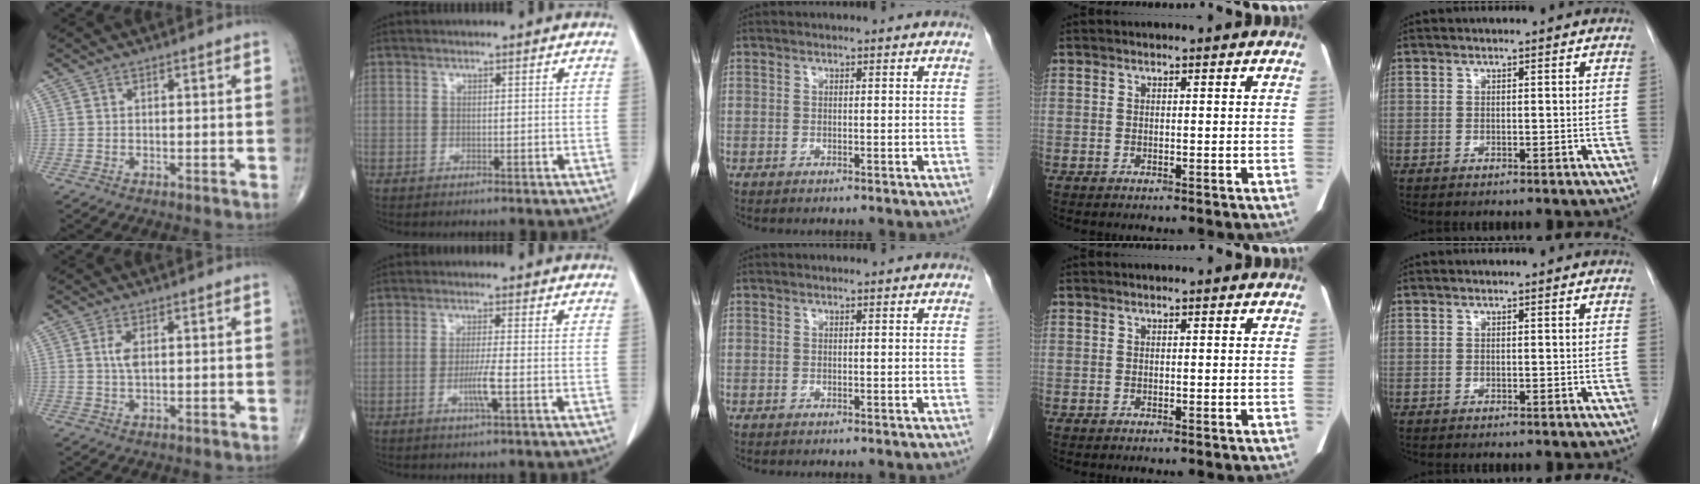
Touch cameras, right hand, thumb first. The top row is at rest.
{"thumb": {"total": 2.7, "force": [0.6, 1.1, 2.4], "torque": [-0.050, 0.000, 0.012]}, "index": {"total": 3.8, "force": [-1.2, -0.3, 3.6], "torque": [-0.070, -0.007, -0.023]}}